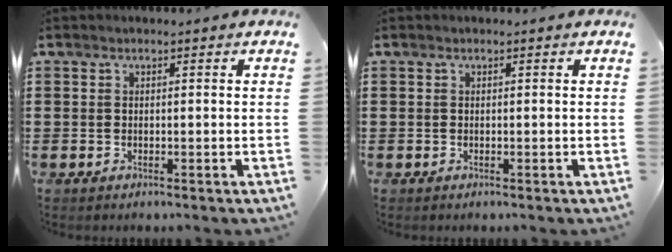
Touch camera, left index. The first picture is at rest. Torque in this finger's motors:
{"motor_torque": [-0.03, -0.02, 0.00, 0.01]}